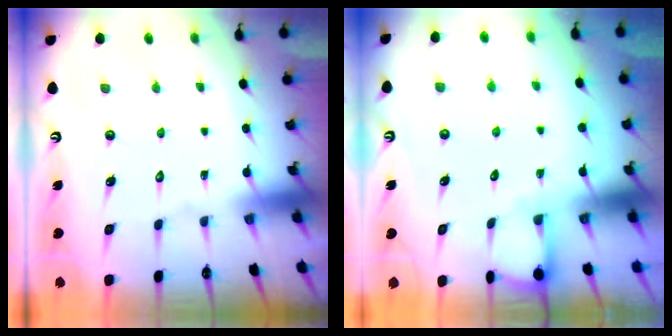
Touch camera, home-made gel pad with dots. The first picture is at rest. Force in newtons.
{"total": 2.8, "press": 2.8, "slide": 0.2}